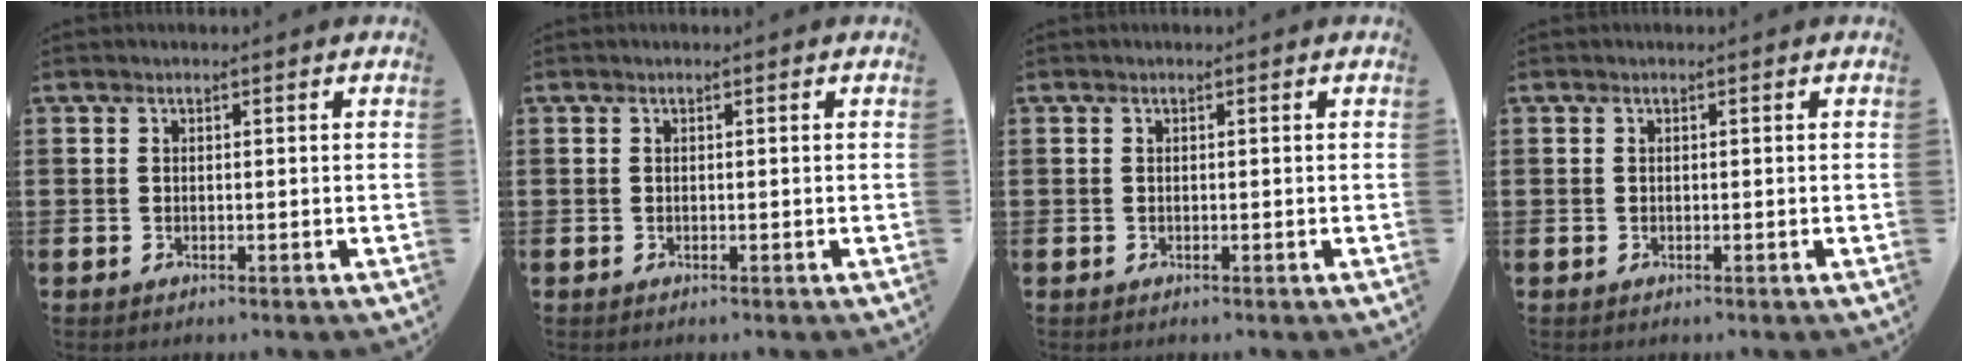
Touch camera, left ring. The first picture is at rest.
{"total": 0.0}
{"total": 0.0}
{"total": 0.0}